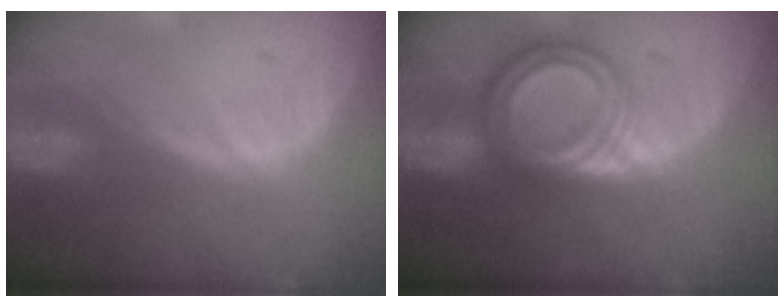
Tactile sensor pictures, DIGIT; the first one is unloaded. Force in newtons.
{"total": 7.9, "press": 7.8, "slide": 0.4}